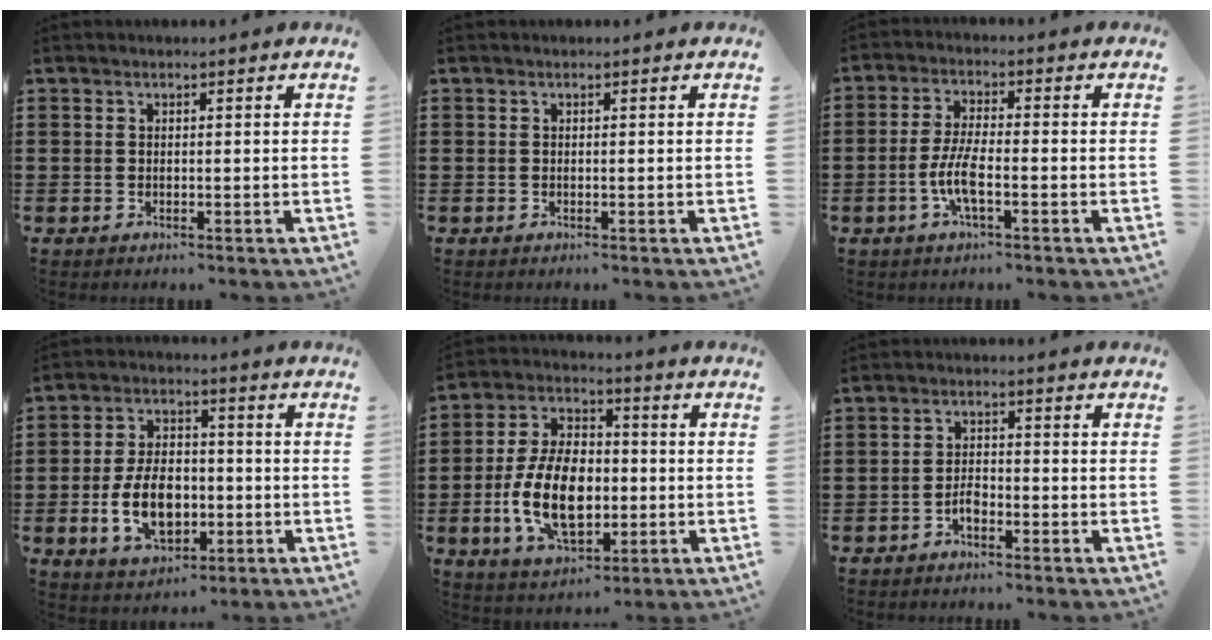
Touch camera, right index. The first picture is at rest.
{"total": 0.0}
{"total": 5.8, "force": [-2.0, 1.4, 5.2], "torque": [-0.124, -0.009, -0.045]}
{"total": 10.0, "force": [-2.1, 6.5, 7.3], "torque": [-0.136, -0.001, -0.044]}
{"total": 12.2, "force": [-2.2, 7.3, 9.5], "torque": [-0.210, -0.001, -0.042]}
{"total": 2.5, "force": [-1.6, 1.2, 1.6], "torque": [-0.032, 0.006, -0.032]}